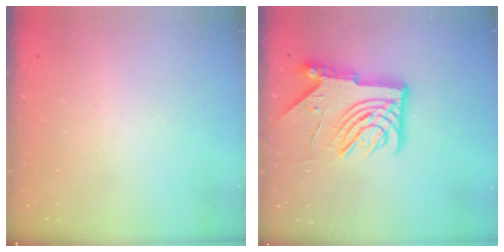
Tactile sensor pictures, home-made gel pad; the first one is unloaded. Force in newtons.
{"total": 12.2, "press": 12.1, "slide": 1.4}